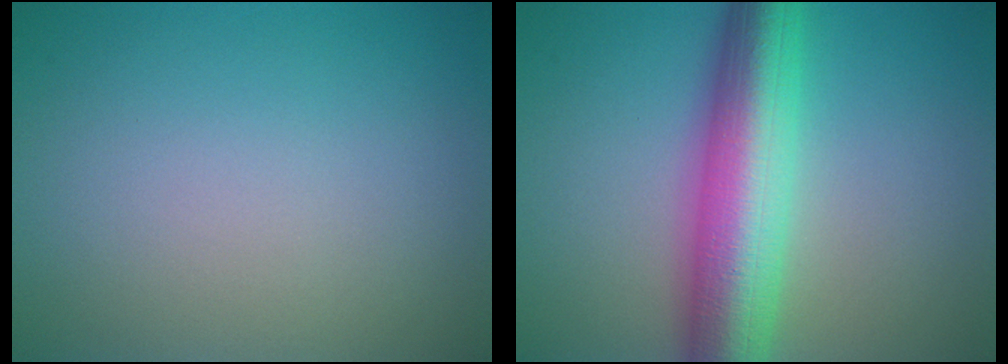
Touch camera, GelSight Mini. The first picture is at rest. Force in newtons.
{"total": 9.7, "press": 9.7, "slide": 0.2}